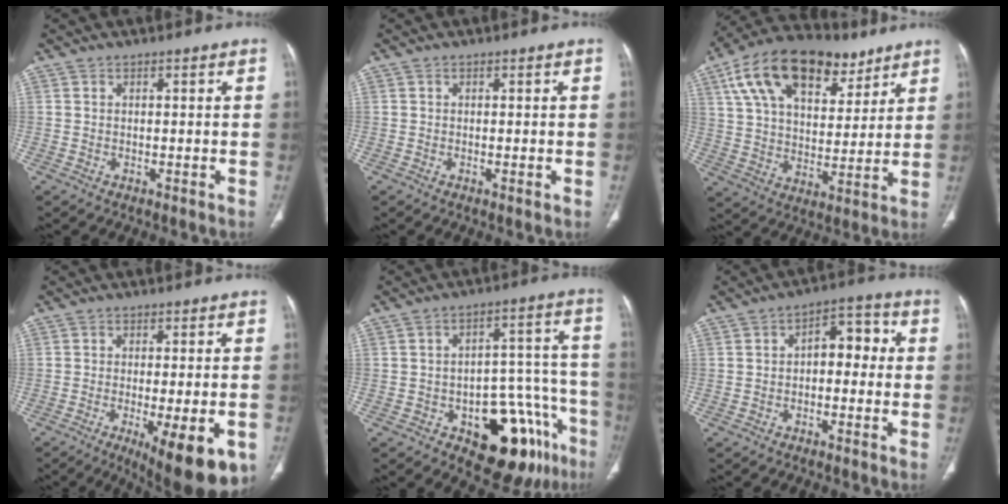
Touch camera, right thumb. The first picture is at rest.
{"total": 0.6, "force": [-0.1, 0.1, 0.6], "torque": [-0.013, -0.002, -0.001]}
{"total": 22.9, "force": [12.3, 12.7, 14.5], "torque": [-0.229, -0.004, 0.211]}
{"total": 14.8, "force": [-6.6, 4.7, 12.4], "torque": [-0.134, -0.007, -0.082]}
{"total": 18.1, "force": [-9.5, 8.9, 12.6], "torque": [-0.090, 0.080, -0.118]}
{"total": 7.2, "force": [0.0, 4.4, 5.6], "torque": [-0.043, 0.031, -0.013]}